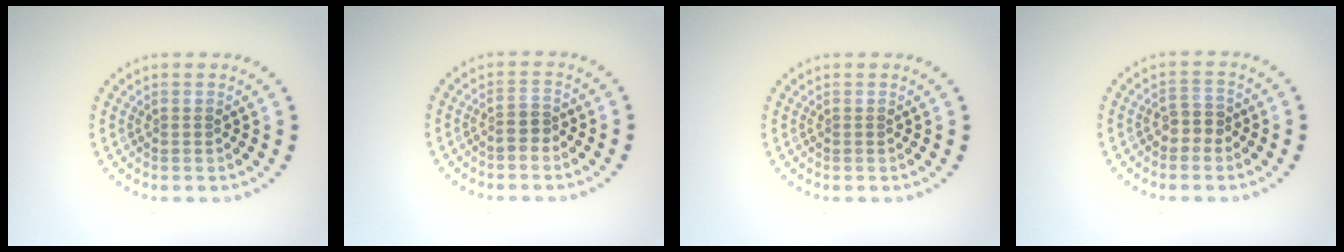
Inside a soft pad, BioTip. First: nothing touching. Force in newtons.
{"total": 1.6, "press": 1.4, "slide": 0.8}
{"total": 0.0}
{"total": 2.0, "press": 1.7, "slide": 0.9}